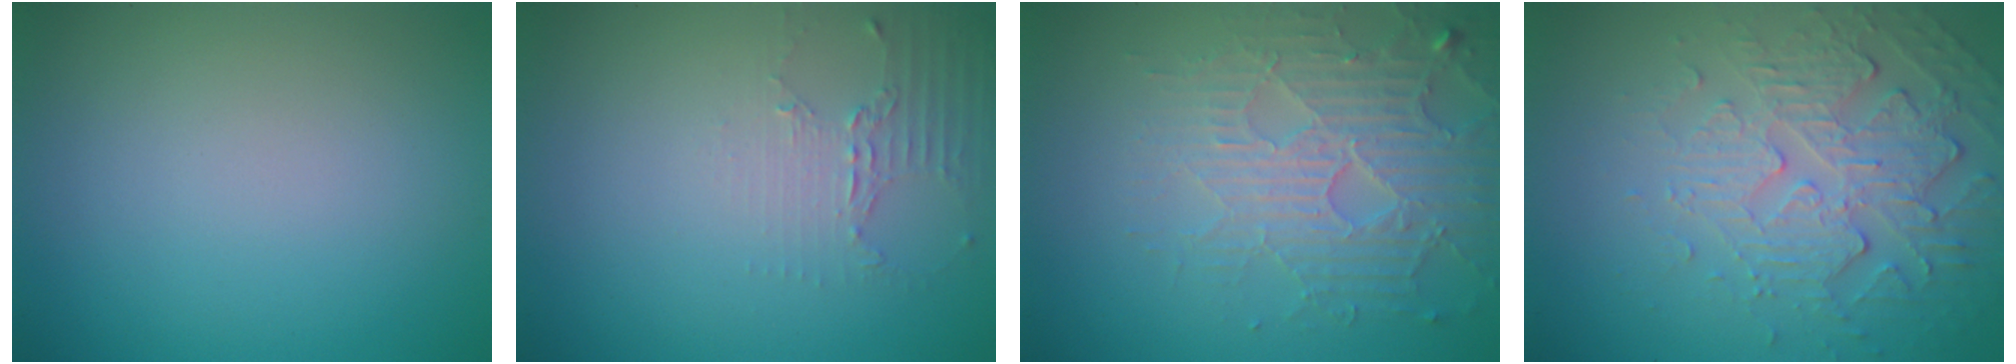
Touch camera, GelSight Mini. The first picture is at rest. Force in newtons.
{"total": 2.1, "press": 1.5, "slide": 1.5}
{"total": 4.2, "press": 4.2, "slide": 0.7}
{"total": 5.3, "press": 3.7, "slide": 3.7}